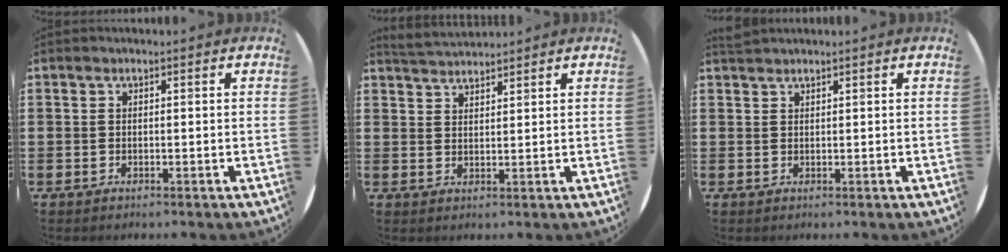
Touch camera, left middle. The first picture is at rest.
{"total": 3.2, "force": [3.2, 0.3, 0.2], "torque": [-0.012, -0.008, 0.061]}
{"total": 1.0, "force": [1.0, -0.1, 0.0], "torque": [-0.002, 0.000, 0.020]}